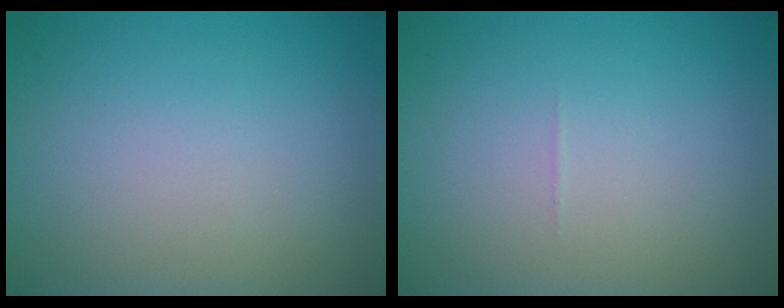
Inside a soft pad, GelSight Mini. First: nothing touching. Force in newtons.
{"total": 0.0}